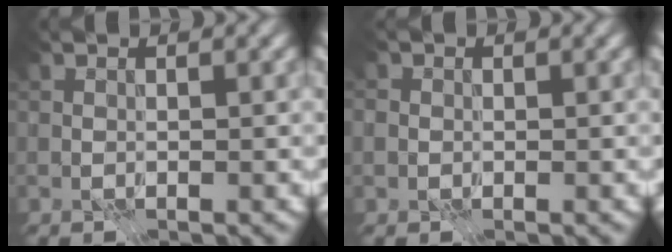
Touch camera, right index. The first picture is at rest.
{"total": 0.7, "force": [-0.1, 0.7, 0.1], "torque": [0.000, 0.001, -0.003]}